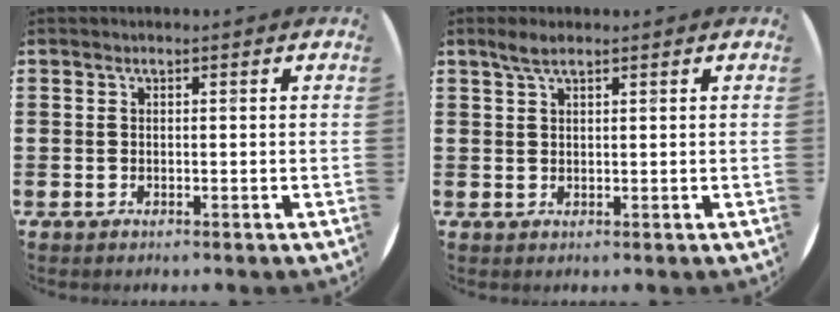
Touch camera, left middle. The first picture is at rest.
{"total": 2.1, "force": [1.6, 0.4, 1.3], "torque": [-0.027, 0.004, 0.028]}